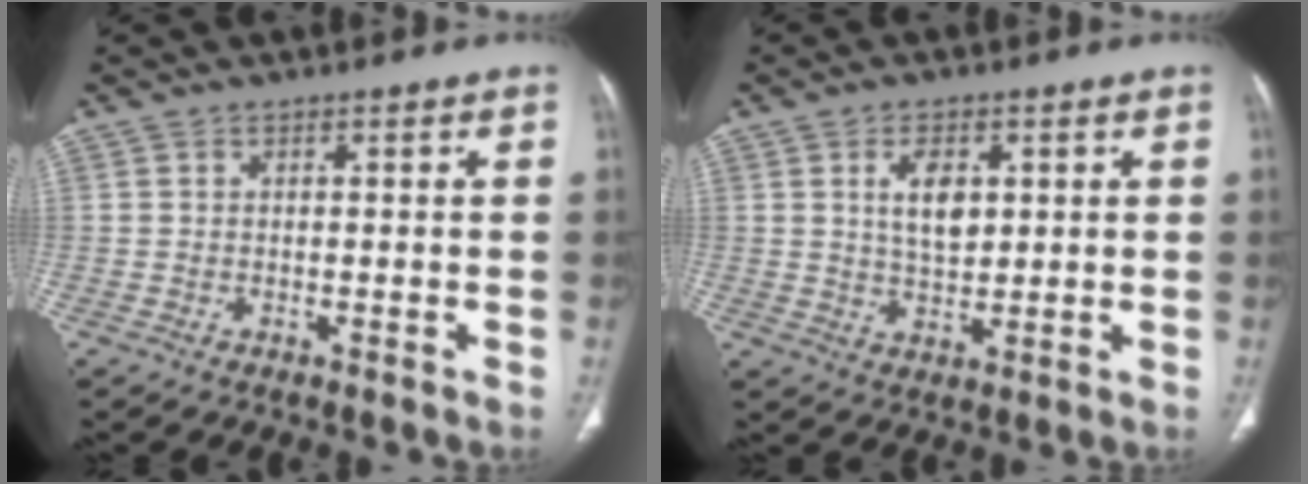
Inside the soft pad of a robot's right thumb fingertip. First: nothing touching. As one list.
[{"total": 5.3, "force": [1.6, 3.0, 4.1], "torque": [-0.059, -0.010, 0.030]}]